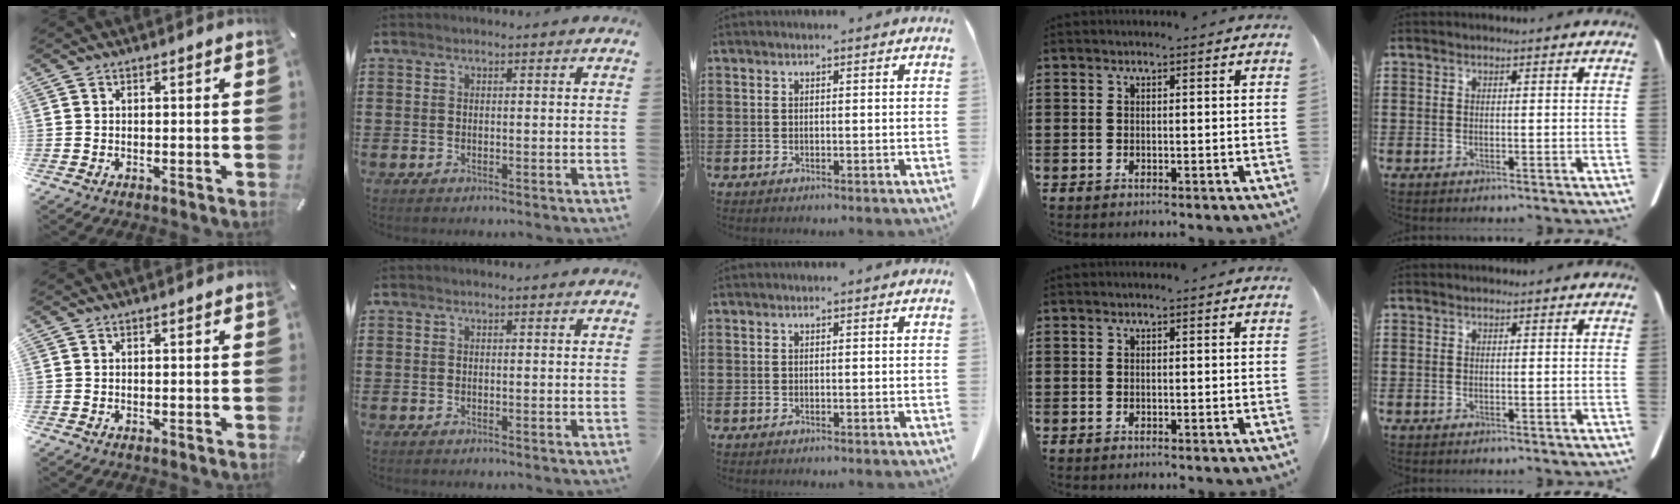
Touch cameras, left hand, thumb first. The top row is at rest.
{}